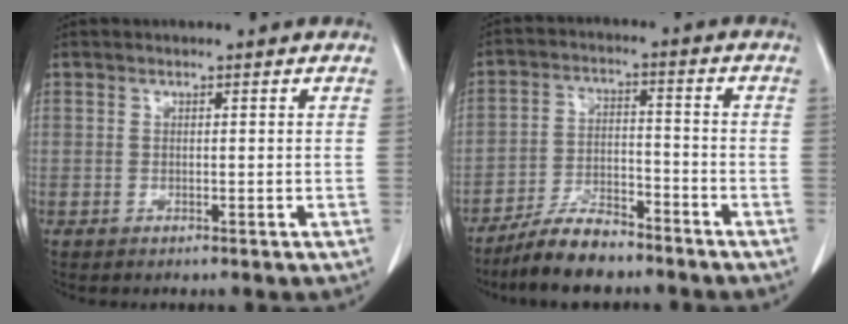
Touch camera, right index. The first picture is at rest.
{"total": 8.4, "force": [-7.1, 2.3, 3.8], "torque": [-0.072, -0.008, -0.130]}